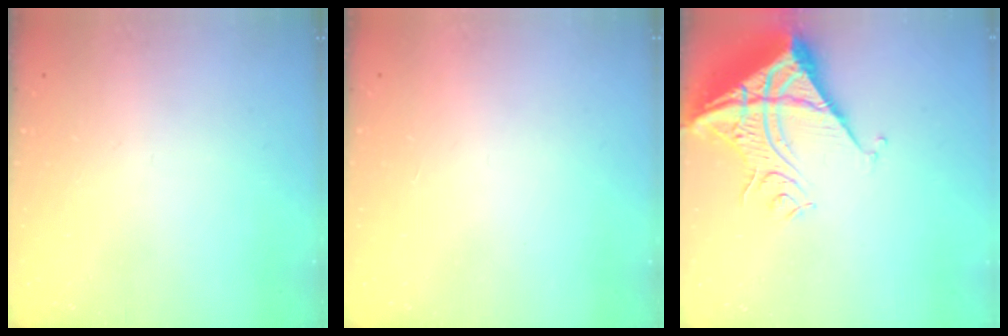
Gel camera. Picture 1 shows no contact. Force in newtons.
{"total": 1.5, "press": 1.5, "slide": 0.1}
{"total": 14.2, "press": 14.1, "slide": 1.9}